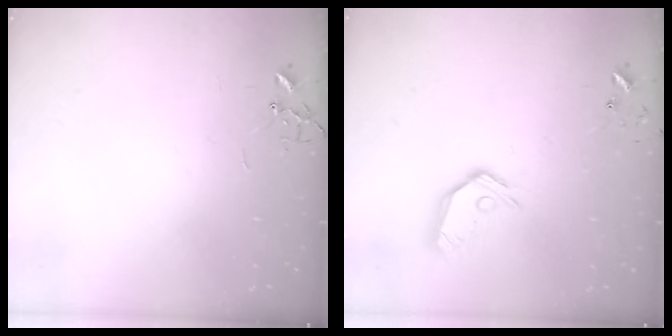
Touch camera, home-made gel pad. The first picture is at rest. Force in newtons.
{"total": 11.6, "press": 11.6, "slide": 1.4}